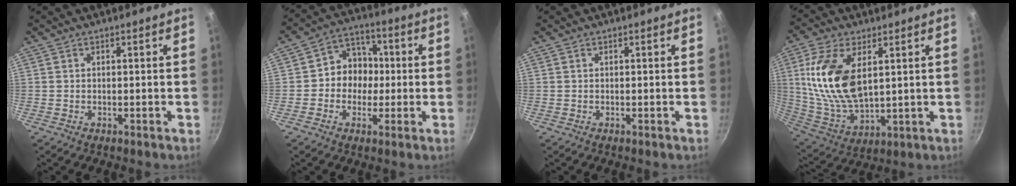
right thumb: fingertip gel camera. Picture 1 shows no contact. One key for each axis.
{"total": 8.8, "fx": -0.3, "fy": 7.9, "fz": 4.0, "tx": -0.010, "ty": 0.022, "tz": -0.020}
{"total": 0.0}
{"total": 17.3, "fx": 4.3, "fy": 9.2, "fz": 13.9, "tx": -0.266, "ty": -0.021, "tz": 0.096}